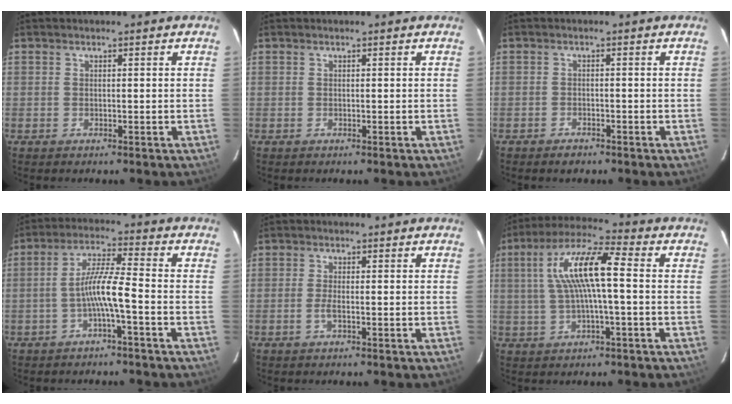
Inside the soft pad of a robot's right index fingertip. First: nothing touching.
{"total": 0.0}
{"total": 2.1, "force": [-1.7, 1.0, 0.7], "torque": [-0.020, 0.001, -0.029]}
{"total": 6.5, "force": [-2.7, -0.2, 5.9], "torque": [-0.125, 0.012, -0.049]}
{"total": 1.8, "force": [-0.8, 0.2, 1.7], "torque": [-0.035, -0.001, -0.017]}
{"total": 11.6, "force": [0.9, 2.0, 11.4], "torque": [-0.216, 0.020, 0.016]}